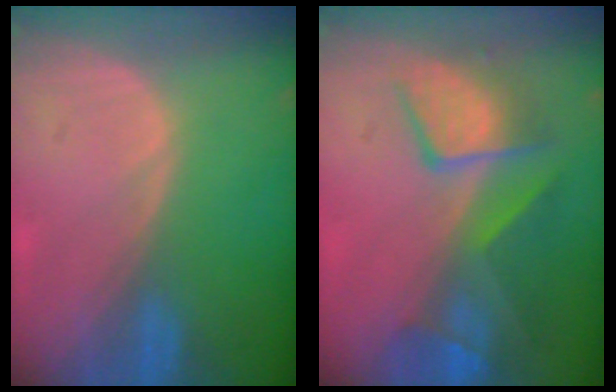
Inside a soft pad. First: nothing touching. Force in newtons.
{"total": 9.8, "press": 8.5, "slide": 5.0}